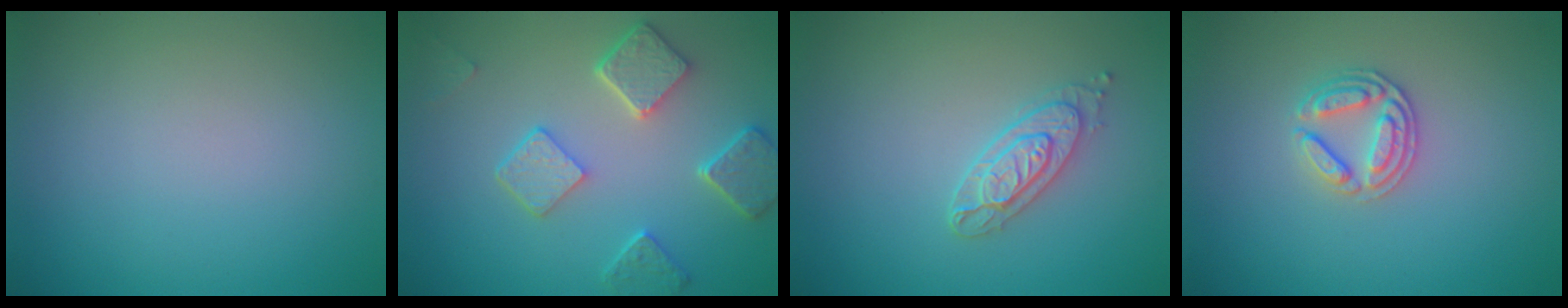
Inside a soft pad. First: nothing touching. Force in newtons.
{"total": 5.0, "press": 3.9, "slide": 3.0}
{"total": 2.6, "press": 2.4, "slide": 1.1}
{"total": 2.6, "press": 2.5, "slide": 0.6}